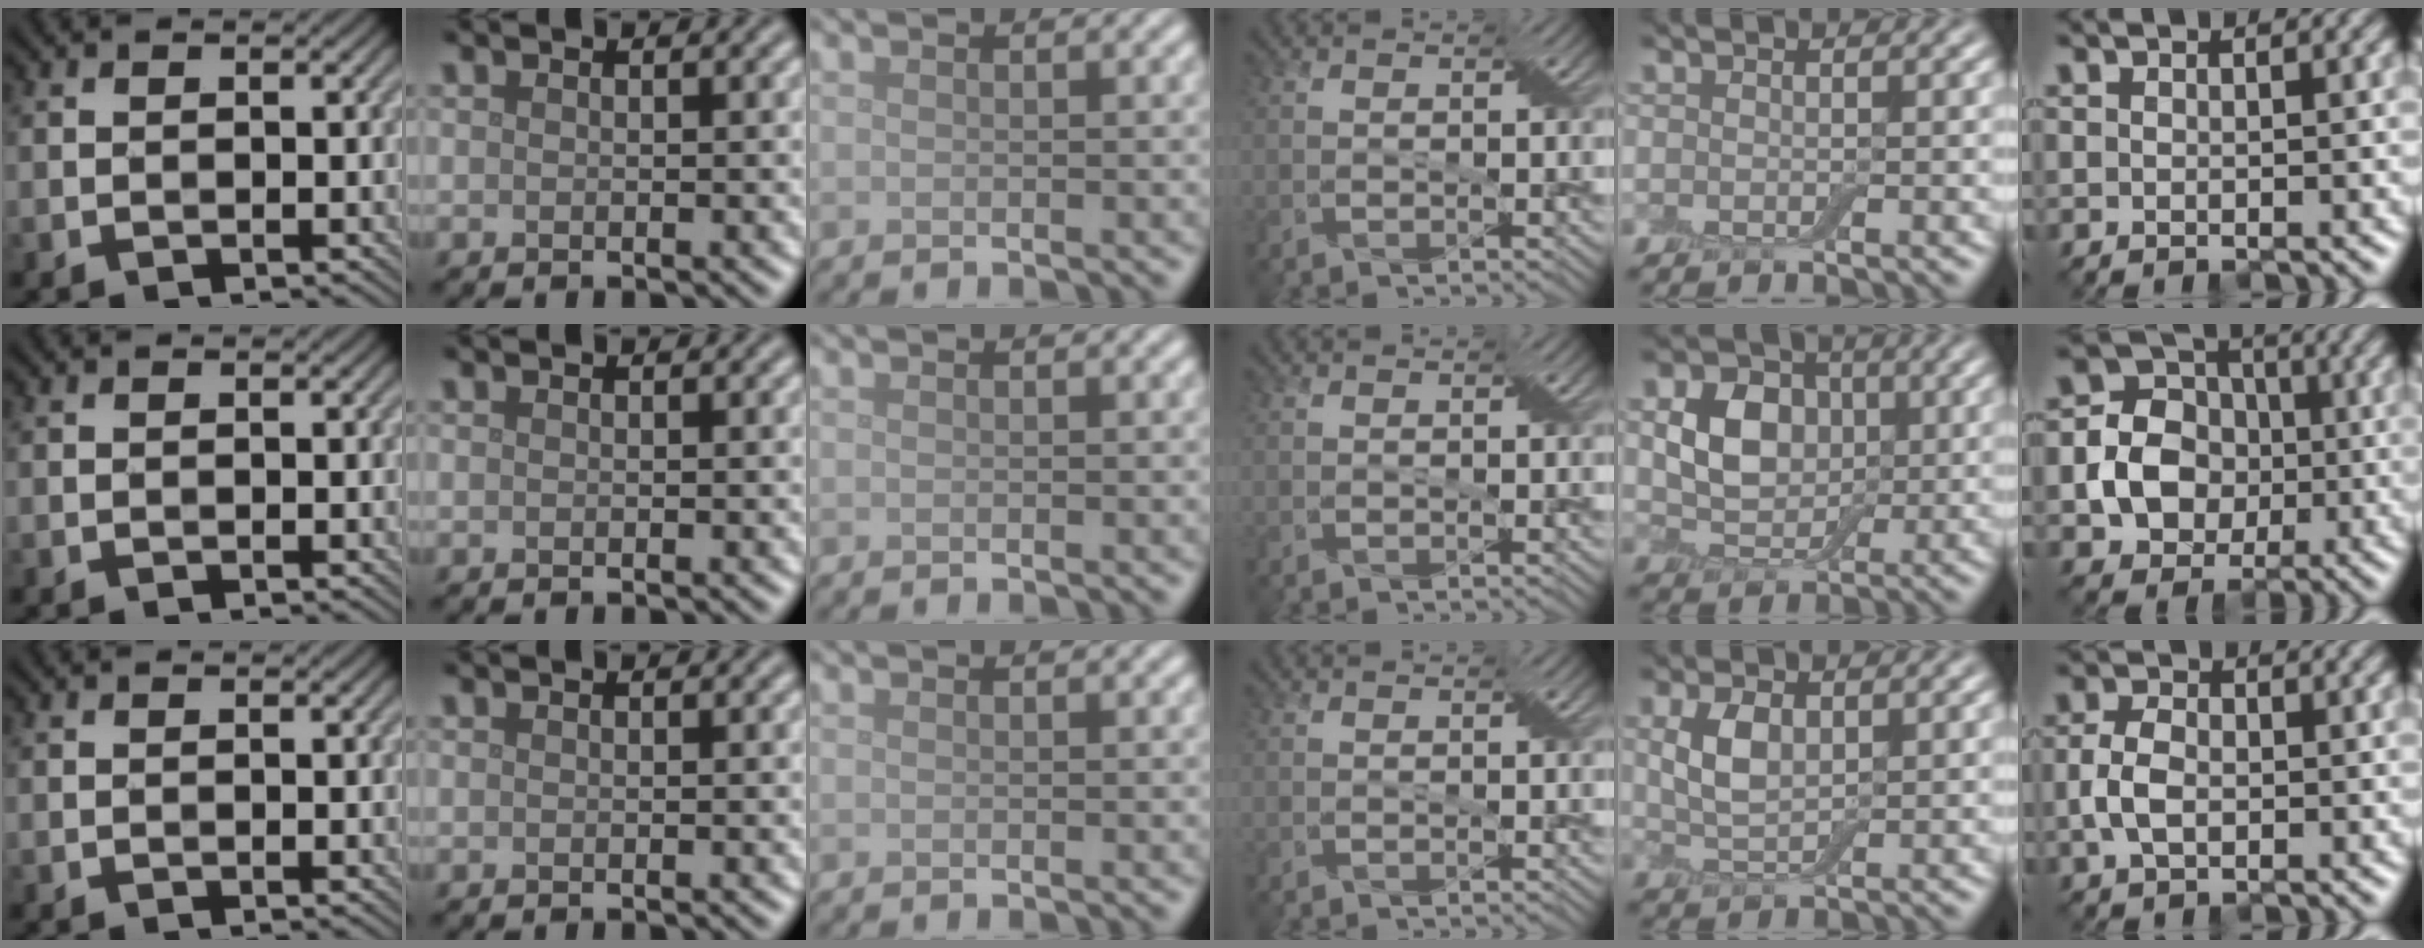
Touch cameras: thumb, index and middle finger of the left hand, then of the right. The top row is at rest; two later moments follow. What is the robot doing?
{"motion": "press", "object": "electronic device side button"}